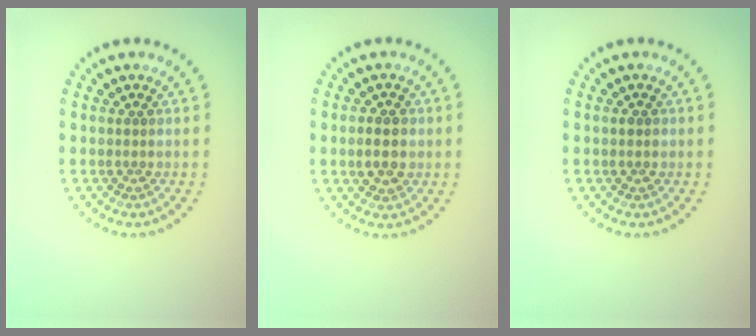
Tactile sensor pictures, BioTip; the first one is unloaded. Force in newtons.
{"total": 2.7, "press": 2.7, "slide": 0.1}
{"total": 1.0, "press": 1.0, "slide": 0.1}